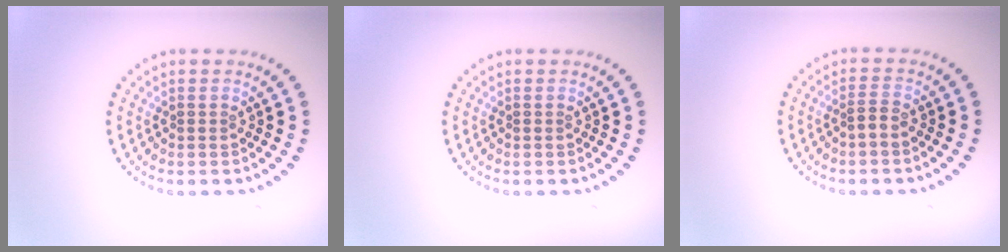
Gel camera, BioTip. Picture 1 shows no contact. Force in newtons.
{"total": 0.0}
{"total": 1.0, "press": 0.8, "slide": 0.5}